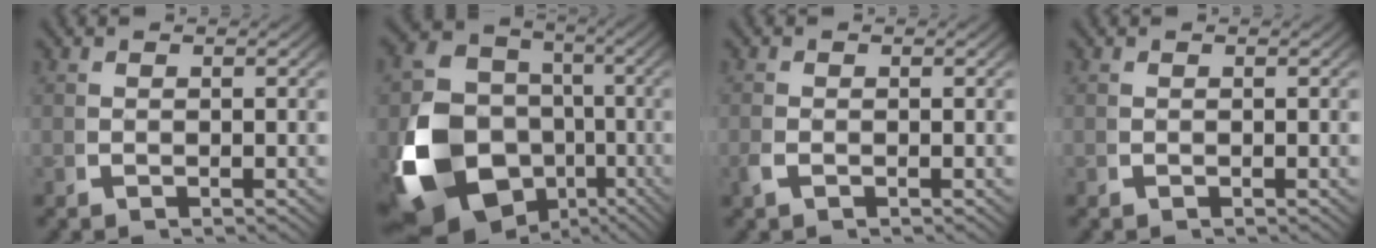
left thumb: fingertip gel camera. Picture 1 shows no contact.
{"total": 21.0, "force": [-5.8, 16.7, 11.4], "torque": [-0.291, -0.101, -0.069]}
{"total": 0.8, "force": [-0.4, 0.4, 0.5], "torque": [-0.018, -0.002, -0.007]}
{"total": 0.0}